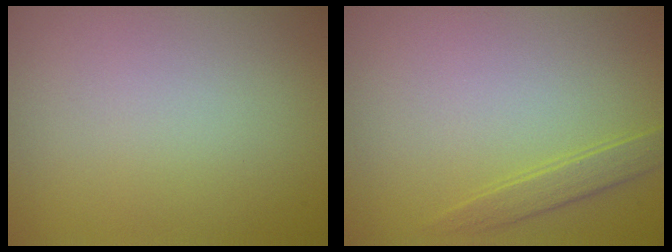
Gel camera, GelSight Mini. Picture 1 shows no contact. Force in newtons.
{"total": 1.6, "press": 1.6, "slide": 0.1}